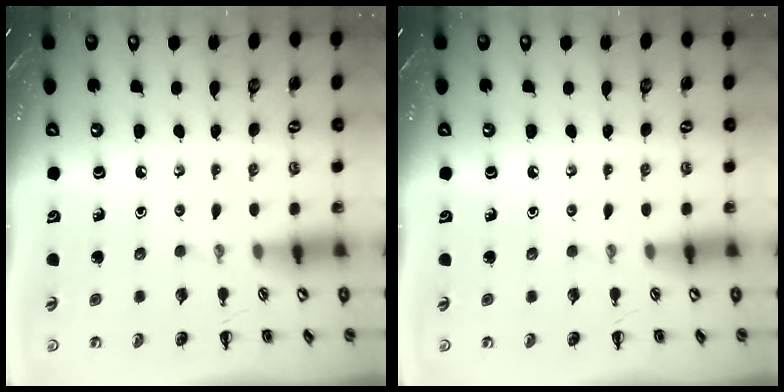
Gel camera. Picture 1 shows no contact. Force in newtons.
{"total": 0.0}